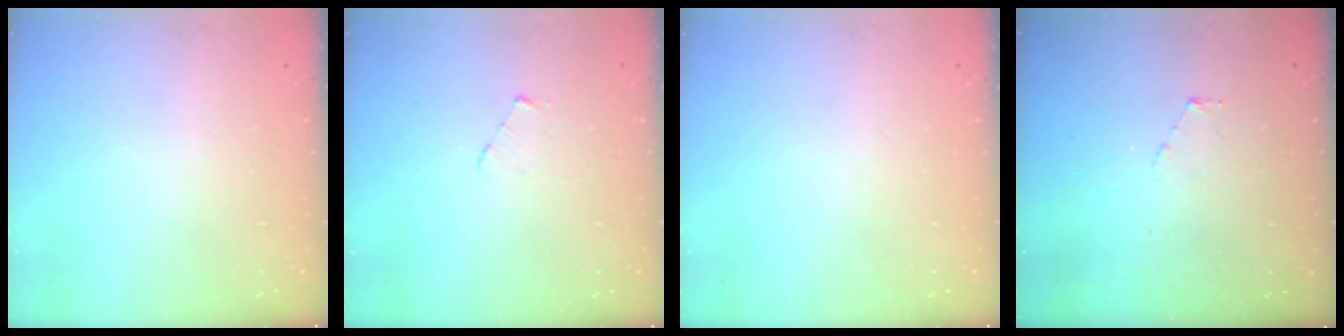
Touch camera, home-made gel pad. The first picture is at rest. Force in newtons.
{"total": 2.6, "press": 2.6, "slide": 0.3}
{"total": 0.0}
{"total": 2.9, "press": 2.9, "slide": 0.3}